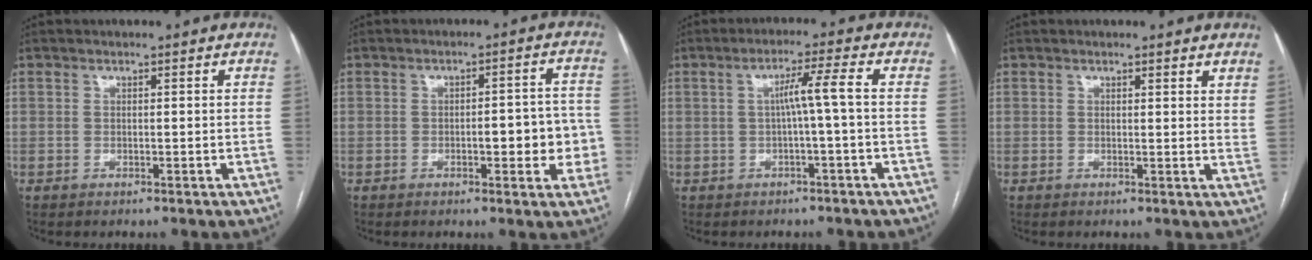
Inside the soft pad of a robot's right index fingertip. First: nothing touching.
{"total": 7.0, "force": [-1.5, 2.4, 6.4], "torque": [-0.072, 0.021, -0.017]}
{"total": 4.4, "force": [-0.2, -0.9, 4.3], "torque": [-0.072, 0.013, -0.001]}
{"total": 3.1, "force": [2.7, 0.4, 1.4], "torque": [-0.015, -0.010, 0.023]}